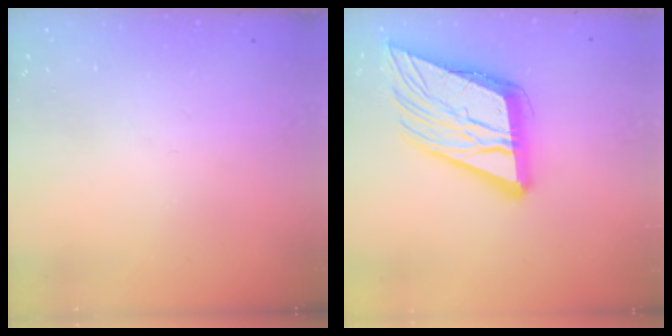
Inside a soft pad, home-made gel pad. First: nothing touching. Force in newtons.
{"total": 20.5, "press": 20.2, "slide": 3.3}